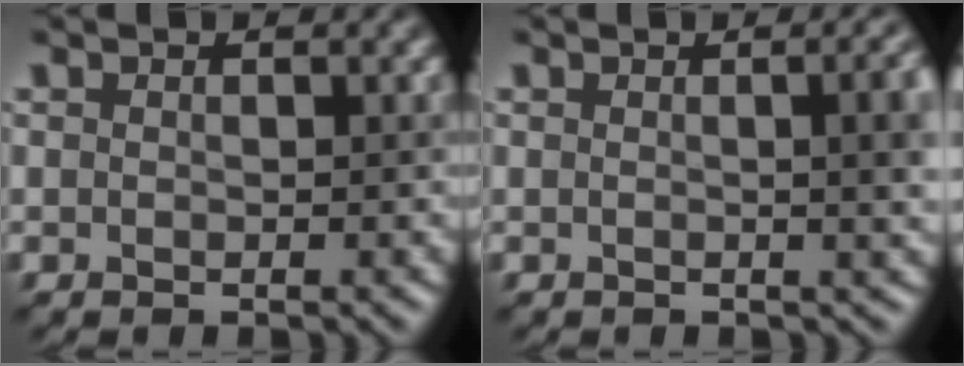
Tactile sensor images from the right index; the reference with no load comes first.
{"total": 5.6, "force": [0.4, 2.4, 5.0], "torque": [-0.012, 0.016, 0.001]}